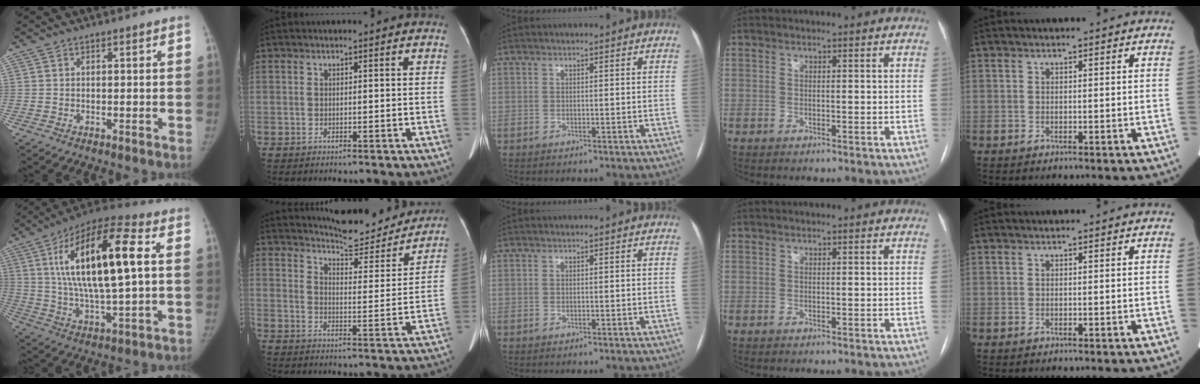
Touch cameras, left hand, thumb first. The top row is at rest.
{"thumb": {"total": 21.1, "force": [4.4, 6.4, 19.6], "torque": [-0.355, 0.005, 0.073]}, "index": {"total": 13.1, "force": [12.5, 1.7, 3.4], "torque": [-0.047, -0.022, 0.164]}}